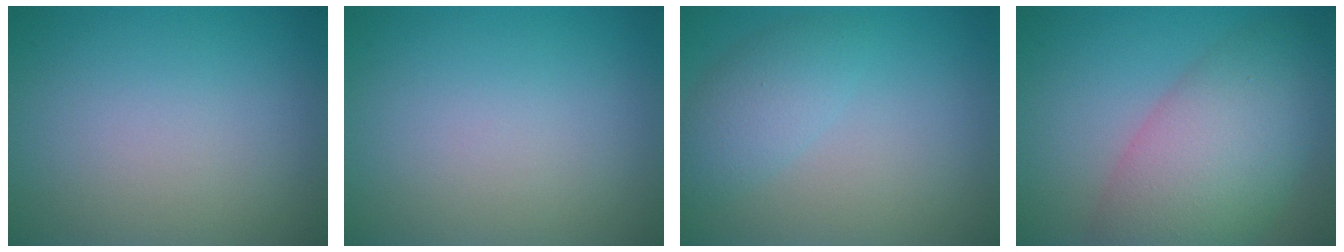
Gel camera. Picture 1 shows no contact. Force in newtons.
{"total": 0.0}
{"total": 2.8, "press": 2.8, "slide": 0.1}
{"total": 8.7, "press": 8.7, "slide": 0.2}